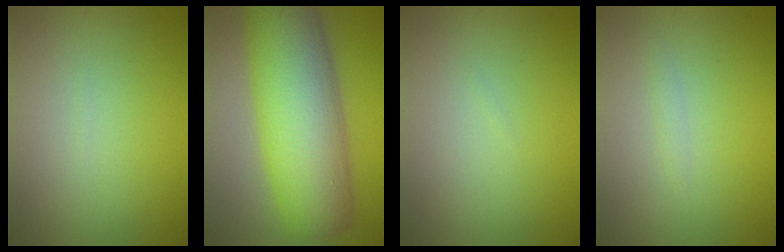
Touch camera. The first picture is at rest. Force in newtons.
{"total": 12.6, "press": 12.6, "slide": 0.4}
{"total": 0.0}
{"total": 0.7, "press": 0.6, "slide": 0.1}